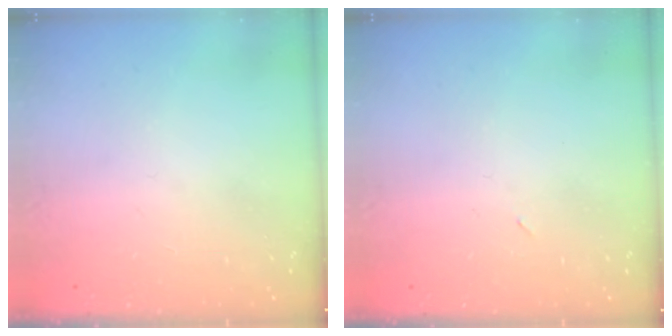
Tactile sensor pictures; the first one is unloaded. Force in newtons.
{"total": 2.4, "press": 2.3, "slide": 0.8}